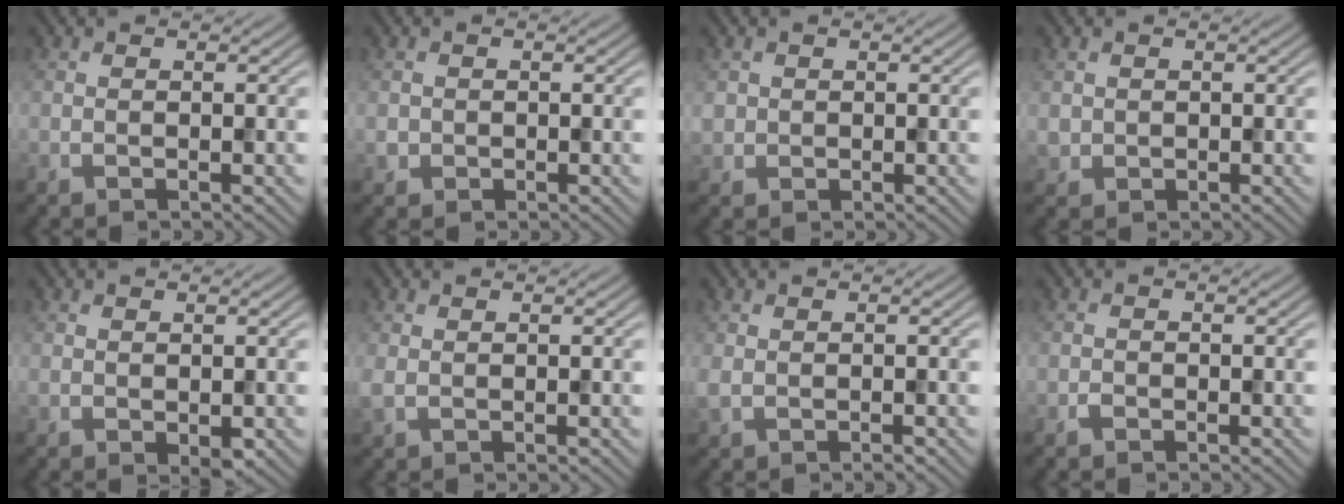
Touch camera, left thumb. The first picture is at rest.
{"total": 1.2, "force": [-0.1, 1.2, 0.0], "torque": [0.003, -0.006, -0.005]}
{"total": 1.5, "force": [0.4, 1.5, 0.0], "torque": [-0.005, -0.005, 0.008]}
{"total": 1.3, "force": [0.4, 1.3, 0.0], "torque": [-0.007, -0.006, 0.009]}
{"total": 1.2, "force": [0.0, 0.7, 1.0], "torque": [-0.018, -0.005, 0.003]}
{"total": 1.3, "force": [0.1, 0.7, 1.1], "torque": [-0.032, -0.005, 0.005]}
{"total": 1.4, "force": [-0.3, 0.8, 1.1], "torque": [-0.031, -0.004, -0.005]}
{"total": 0.6, "force": [-0.5, 0.4, 0.2], "torque": [-0.004, -0.001, -0.010]}